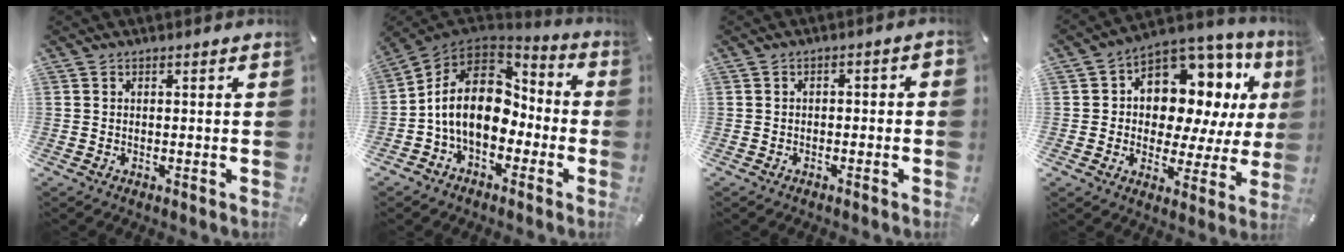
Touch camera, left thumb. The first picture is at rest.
{"total": 15.6, "force": [-0.9, 11.5, 10.5], "torque": [-0.208, 0.012, -0.019]}
{"total": 2.1, "force": [-1.7, 1.0, 0.9], "torque": [-0.016, 0.011, -0.034]}
{"total": 12.4, "force": [5.0, 9.3, 6.5], "torque": [-0.089, -0.055, 0.094]}